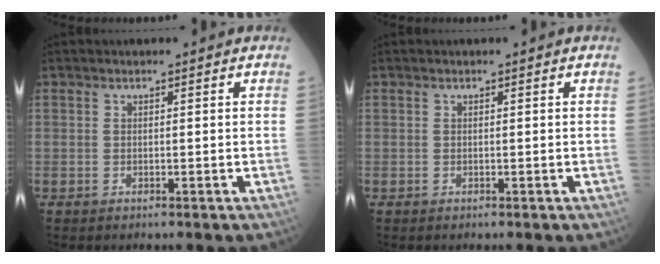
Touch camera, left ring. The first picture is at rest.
{"total": 0.0}